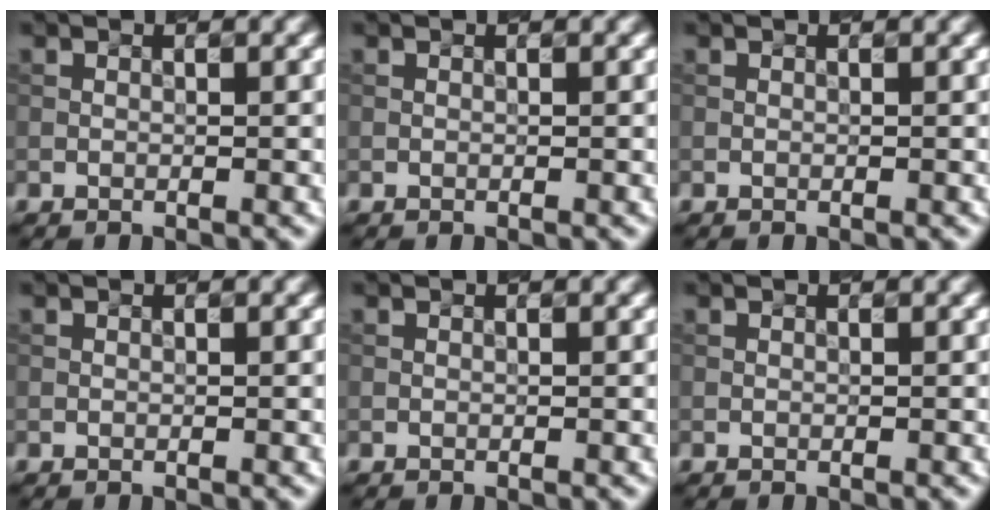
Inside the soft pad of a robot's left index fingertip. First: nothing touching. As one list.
[{"total": 0.0}, {"total": 0.0}, {"total": 0.0}, {"total": 0.0}, {"total": 0.0}]